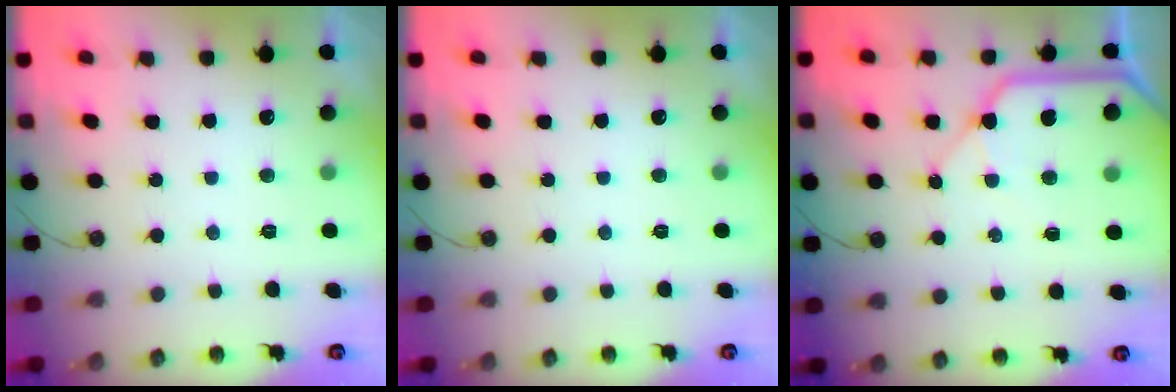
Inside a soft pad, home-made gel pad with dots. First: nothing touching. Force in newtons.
{"total": 0.0}
{"total": 10.2, "press": 10.1, "slide": 1.4}